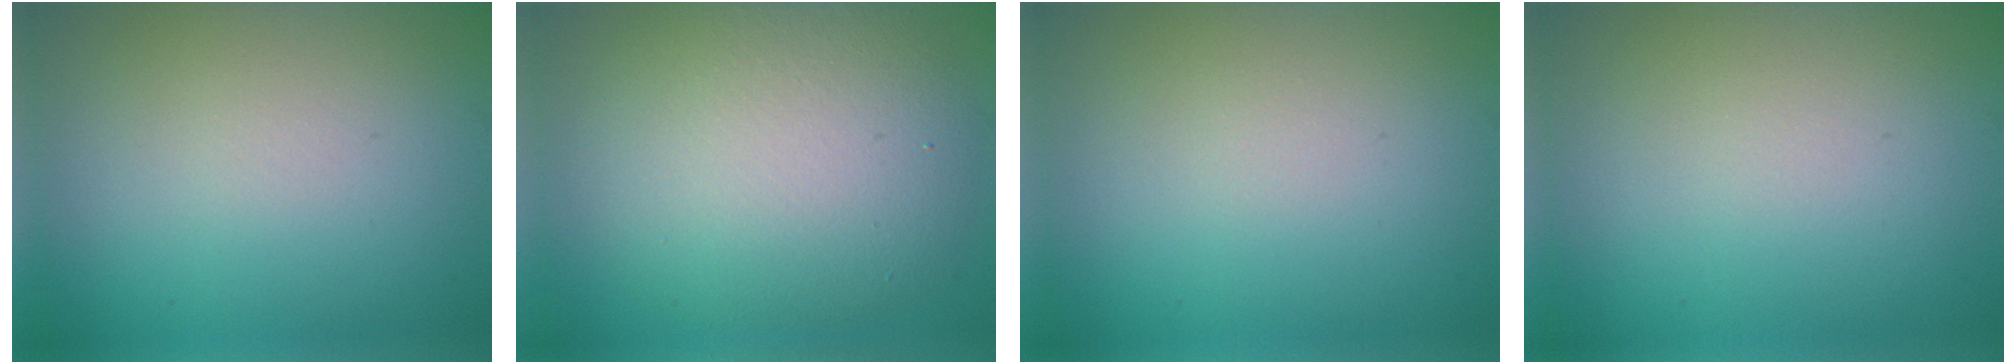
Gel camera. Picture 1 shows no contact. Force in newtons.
{"total": 8.8, "press": 8.8, "slide": 0.9}
{"total": 0.0}
{"total": 0.0}